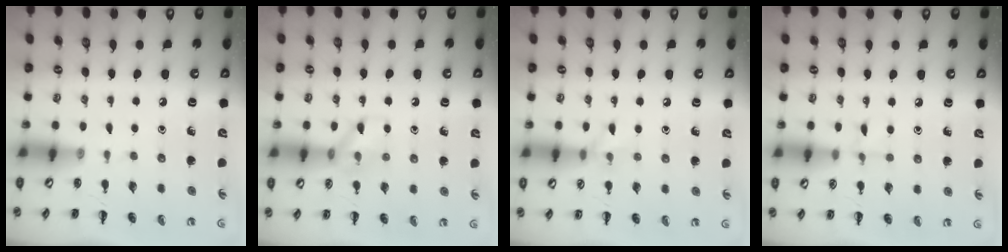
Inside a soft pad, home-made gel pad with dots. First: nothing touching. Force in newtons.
{"total": 7.2, "press": 7.2, "slide": 0.6}
{"total": 5.6, "press": 5.4, "slide": 1.6}
{"total": 5.4, "press": 5.1, "slide": 1.9}